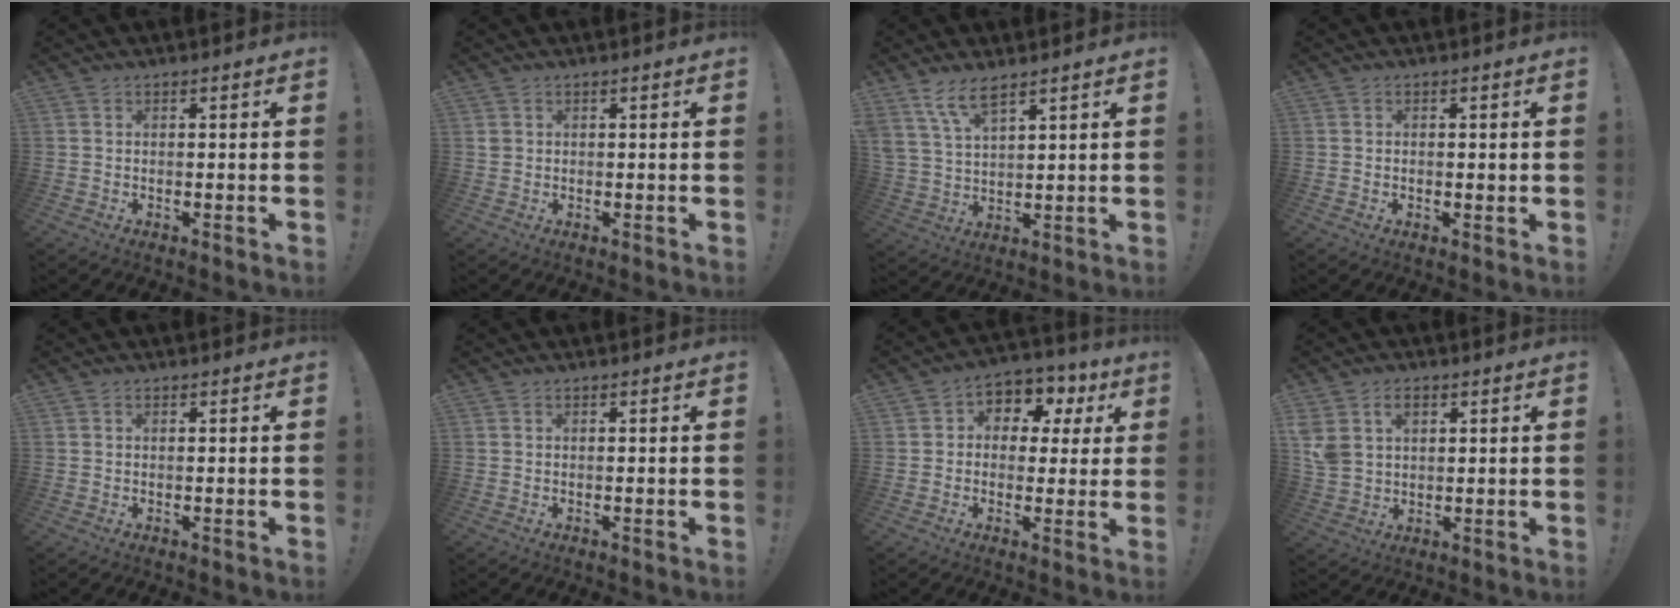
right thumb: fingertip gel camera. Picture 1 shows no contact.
{"total": 1.3, "force": [0.5, 1.1, 0.4], "torque": [-0.007, 0.003, 0.009]}
{"total": 8.1, "force": [6.1, 2.6, 4.5], "torque": [-0.094, -0.025, 0.117]}
{"total": 1.0, "force": [-0.1, 0.9, 0.4], "torque": [-0.014, 0.007, -0.001]}
{"total": 0.0}
{"total": 0.0}
{"total": 6.9, "force": [1.1, 6.2, 2.7], "torque": [-0.028, -0.009, 0.023]}
{"total": 7.0, "force": [2.8, 5.2, 3.6], "torque": [-0.062, -0.006, 0.053]}